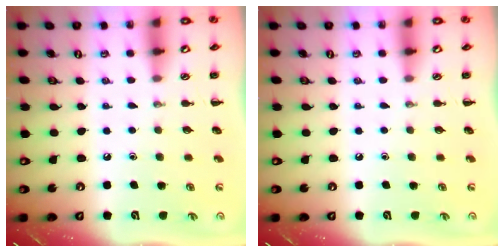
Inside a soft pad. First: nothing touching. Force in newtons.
{"total": 0.0}